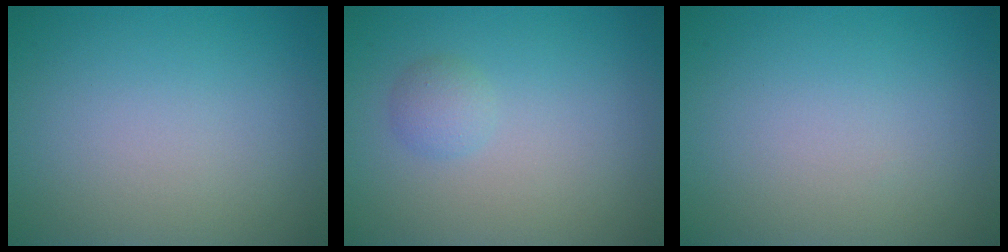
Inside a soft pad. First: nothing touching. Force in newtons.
{"total": 1.3, "press": 1.3, "slide": 0.0}
{"total": 0.0}